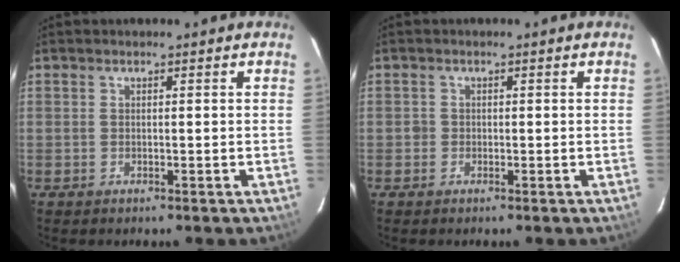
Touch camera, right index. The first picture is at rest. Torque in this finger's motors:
{"motor_torque": [0.08, 0.02, 0.09, 0.01]}